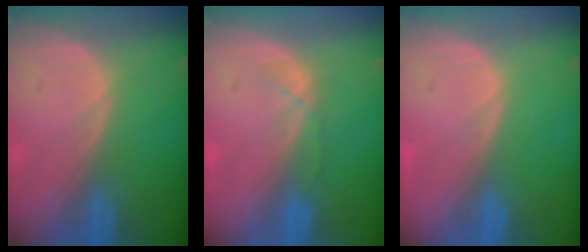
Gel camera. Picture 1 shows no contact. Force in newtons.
{"total": 1.4, "press": 1.3, "slide": 0.3}
{"total": 0.0}